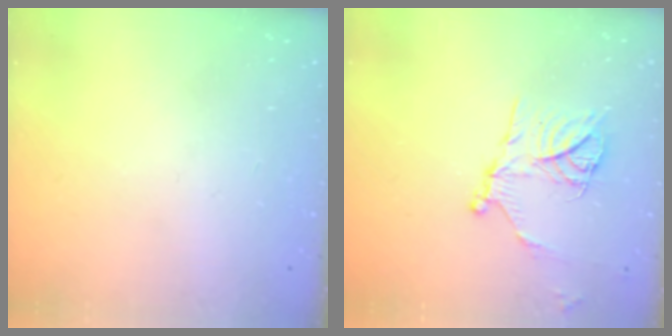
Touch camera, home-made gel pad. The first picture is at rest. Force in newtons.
{"total": 13.6, "press": 13.5, "slide": 1.3}